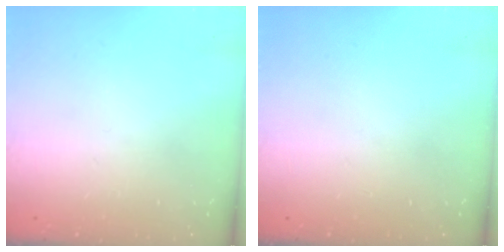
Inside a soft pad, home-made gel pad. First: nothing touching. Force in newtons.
{"total": 0.0}